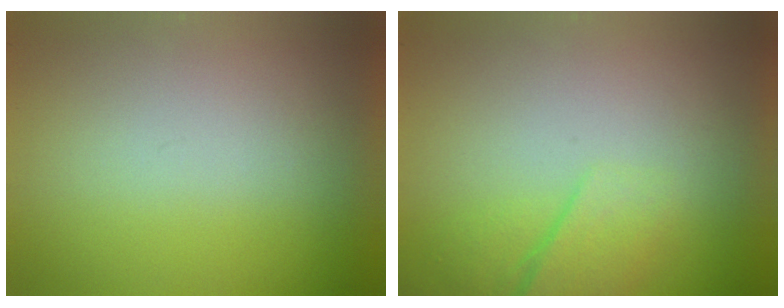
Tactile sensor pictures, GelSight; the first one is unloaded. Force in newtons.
{"total": 2.5}